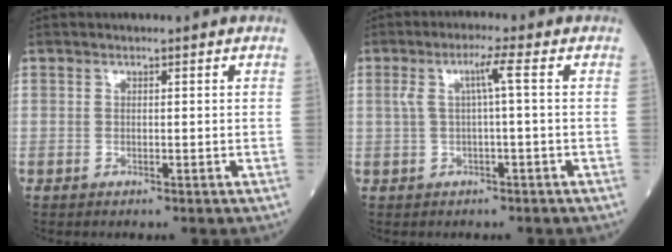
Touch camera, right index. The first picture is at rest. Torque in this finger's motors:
{"motor_torque": [0.48, -0.07, 0.32, 0.09]}